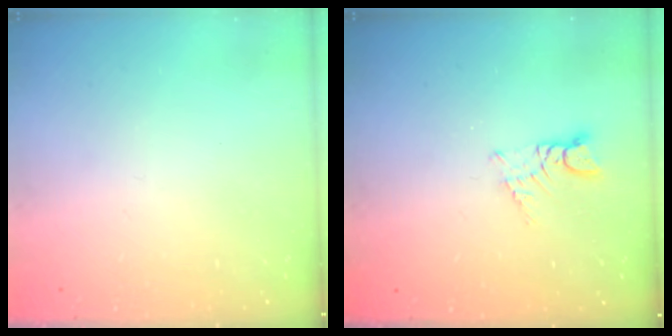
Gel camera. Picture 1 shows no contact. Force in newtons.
{"total": 3.5, "press": 3.5, "slide": 0.3}